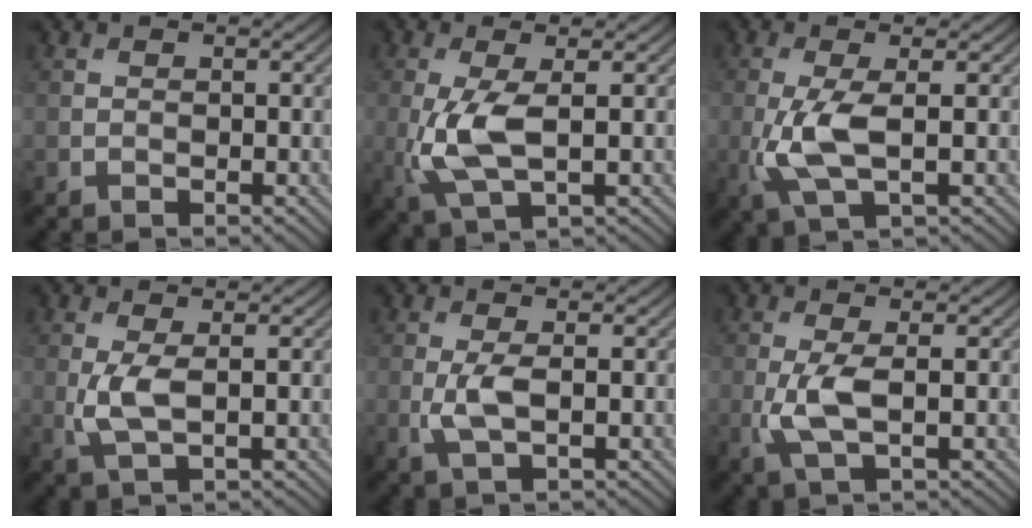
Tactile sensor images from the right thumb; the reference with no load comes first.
{"total": 6.2, "force": [-0.3, 2.2, 5.8], "torque": [-0.146, -0.007, -0.003]}
{"total": 5.6, "force": [-0.5, 1.7, 5.3], "torque": [-0.129, -0.005, -0.012]}
{"total": 3.7, "force": [0.1, 1.2, 3.5], "torque": [-0.088, -0.004, 0.004]}
{"total": 3.3, "force": [-0.2, 0.9, 3.1], "torque": [-0.077, -0.002, -0.005]}
{"total": 4.4, "force": [-0.4, 1.2, 4.2], "torque": [-0.102, -0.003, -0.013]}